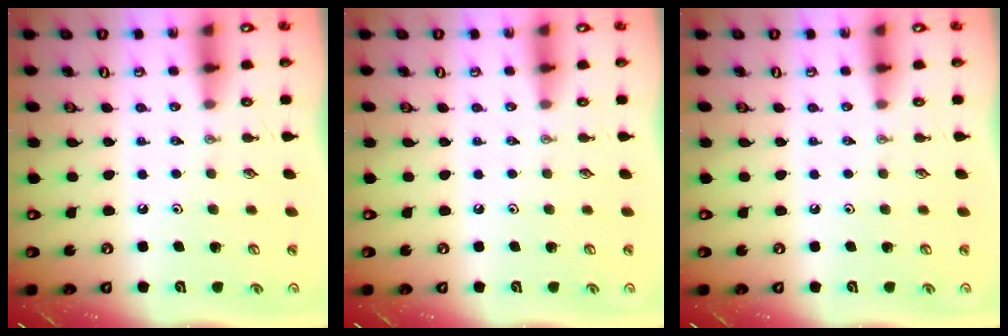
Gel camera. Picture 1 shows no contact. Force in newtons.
{"total": 0.0}
{"total": 0.0}